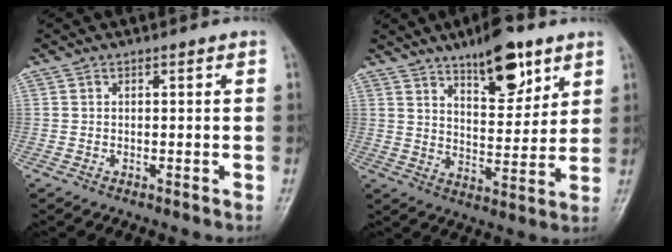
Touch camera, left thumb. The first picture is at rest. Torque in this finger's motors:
{"motor_torque": [0.34, 0.23, 0.17, -0.07, 0.07]}